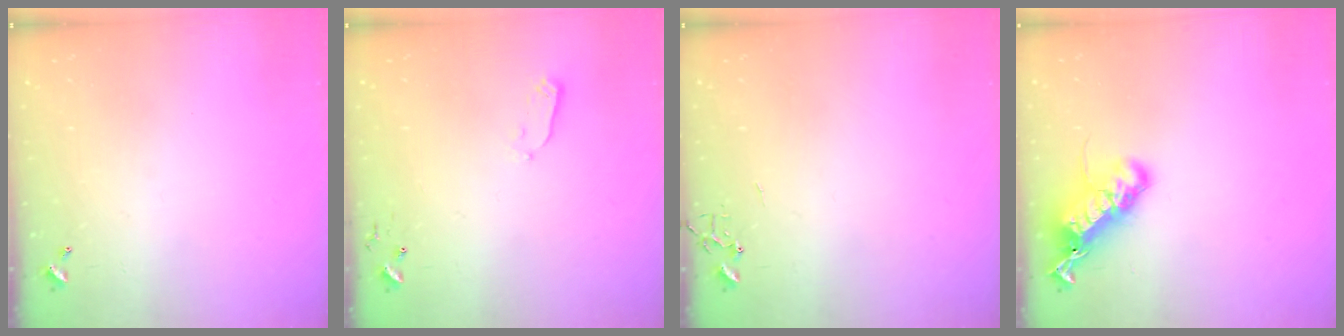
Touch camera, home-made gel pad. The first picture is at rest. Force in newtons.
{"total": 2.9, "press": 2.9, "slide": 0.4}
{"total": 0.0}
{"total": 19.9, "press": 19.9, "slide": 0.3}